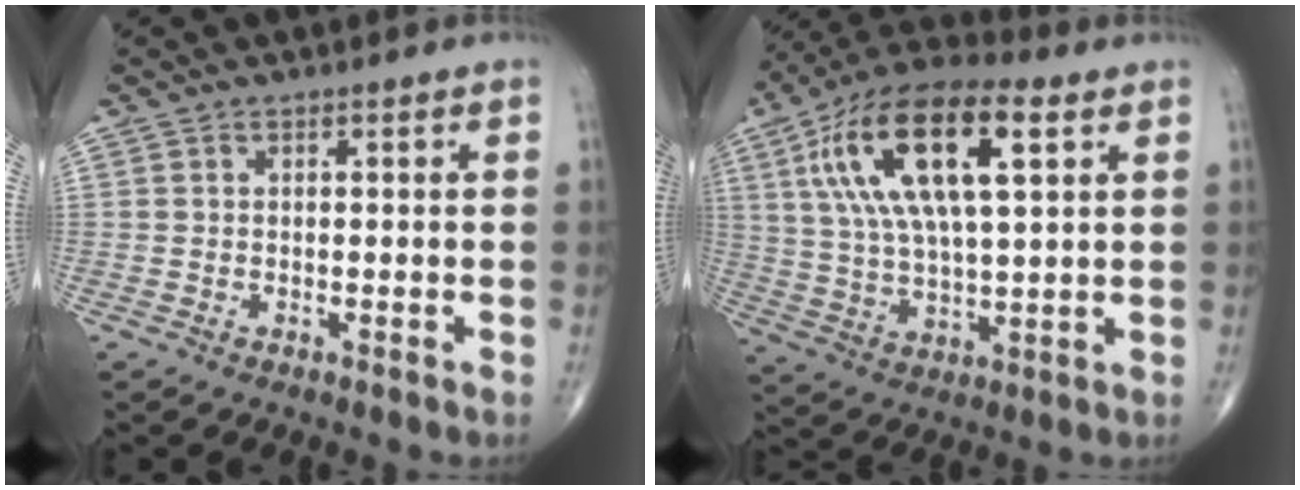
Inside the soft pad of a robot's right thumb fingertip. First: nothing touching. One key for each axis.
{"total": 21.0, "fx": 7.1, "fy": 8.2, "fz": 18.0, "tx": -0.331, "ty": 0.006, "tz": 0.120}